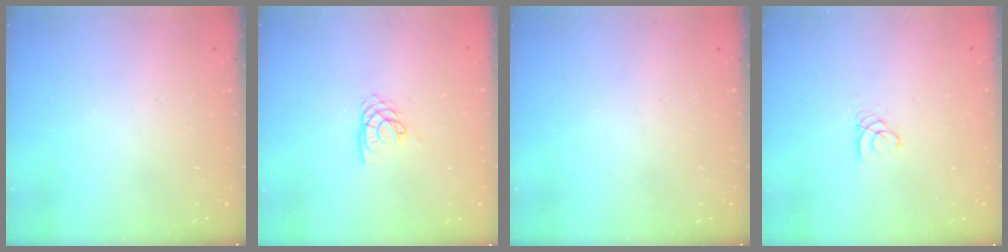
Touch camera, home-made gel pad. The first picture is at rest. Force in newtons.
{"total": 3.4, "press": 3.4, "slide": 0.2}
{"total": 0.0}
{"total": 1.8, "press": 1.8, "slide": 0.2}